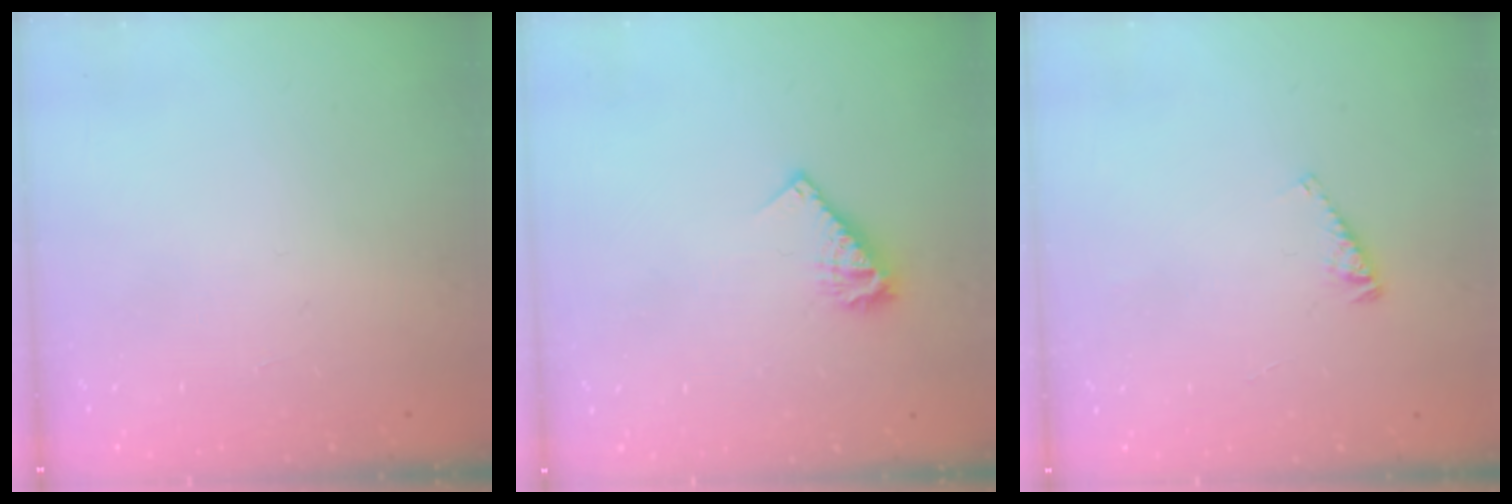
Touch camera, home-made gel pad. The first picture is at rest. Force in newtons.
{"total": 8.2, "press": 8.2, "slide": 0.7}
{"total": 3.6, "press": 3.6, "slide": 0.4}